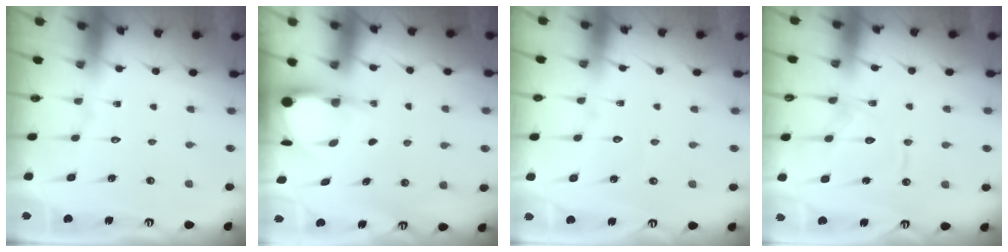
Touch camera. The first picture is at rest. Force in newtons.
{"total": 4.0, "press": 3.9, "slide": 0.4}
{"total": 2.8, "press": 2.8, "slide": 0.3}
{"total": 12.7, "press": 12.7, "slide": 1.3}